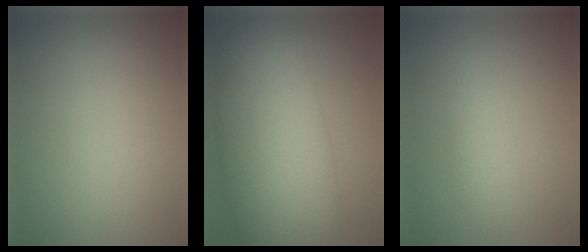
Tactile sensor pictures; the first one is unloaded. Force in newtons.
{"total": 11.6, "press": 11.6, "slide": 0.2}
{"total": 1.8, "press": 1.8, "slide": 0.0}